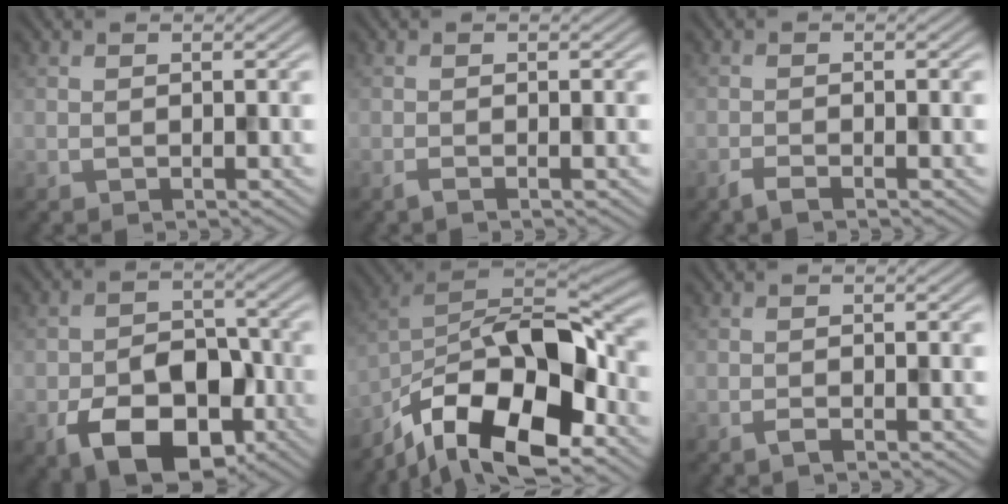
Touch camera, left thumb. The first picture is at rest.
{"total": 0.9, "force": [-0.6, 0.0, 0.7], "torque": [-0.017, 0.001, -0.016]}
{"total": 1.5, "force": [-1.1, 0.1, 1.0], "torque": [-0.019, 0.001, -0.028]}
{"total": 11.2, "force": [-5.2, 6.9, 7.0], "torque": [-0.123, -0.016, -0.085]}
{"total": 17.1, "force": [-9.6, 7.7, 11.9], "torque": [-0.241, -0.025, -0.177]}
{"total": 0.8, "force": [-0.5, 0.1, 0.6], "torque": [-0.013, 0.002, -0.012]}